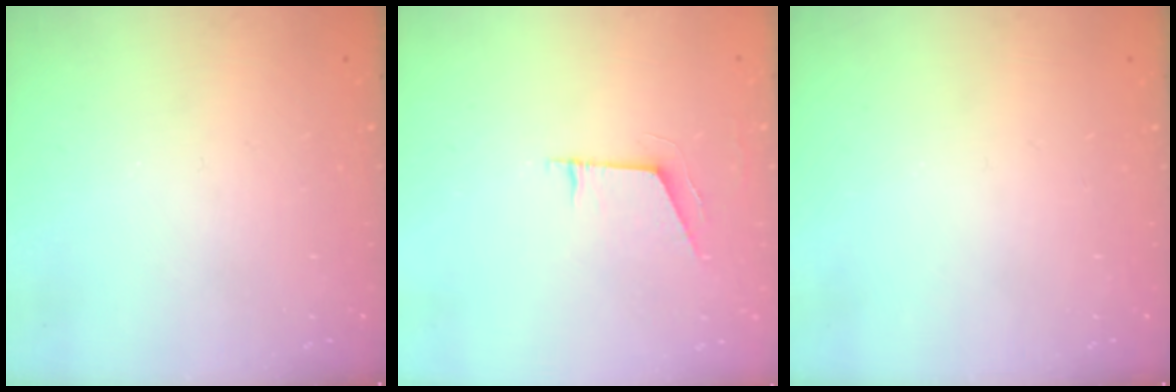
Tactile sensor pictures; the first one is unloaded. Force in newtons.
{"total": 5.1, "press": 5.0, "slide": 0.7}
{"total": 0.0}